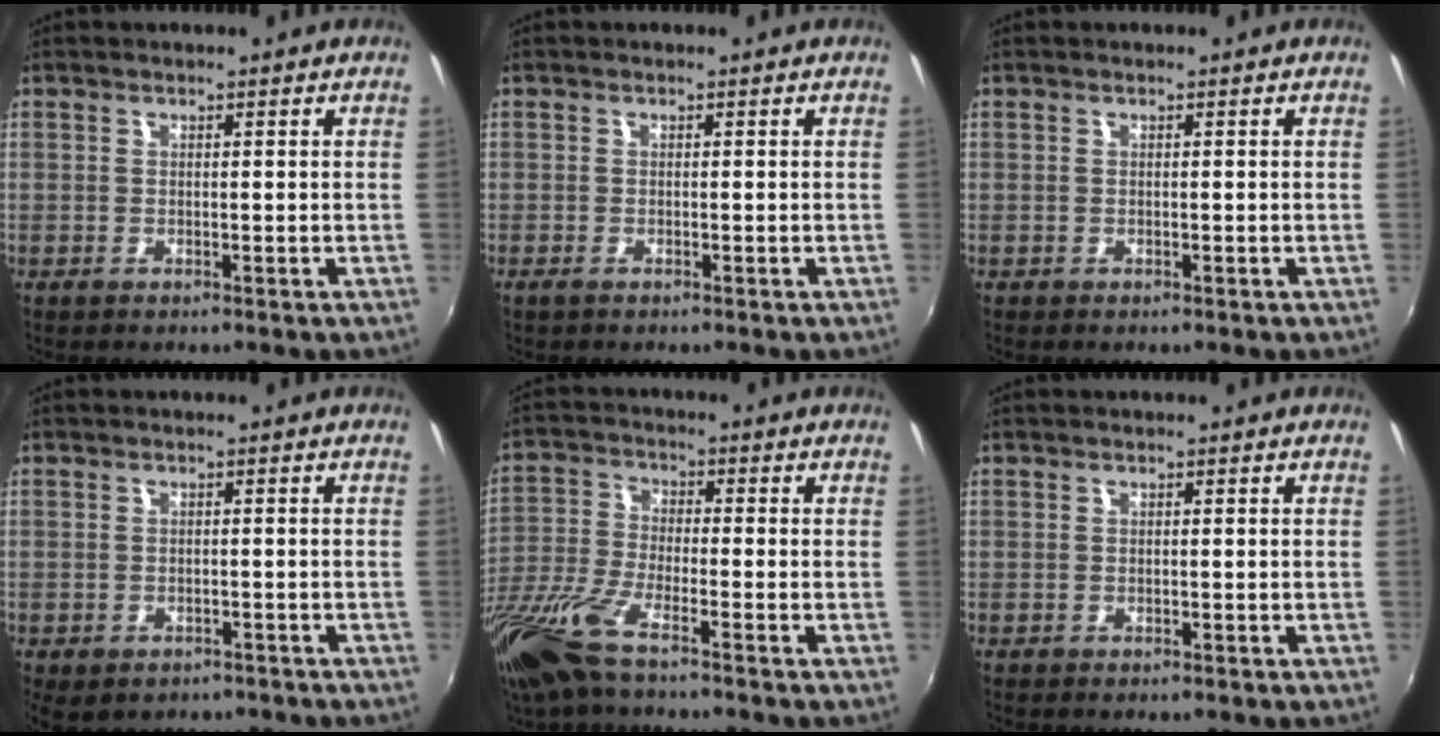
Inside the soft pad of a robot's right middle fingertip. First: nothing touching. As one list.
[{"total": 1.0, "force": [-0.7, 0.4, 0.5], "torque": [-0.011, -0.003, -0.014]}, {"total": 0.0}, {"total": 5.6, "force": [-3.6, 3.3, 2.8], "torque": [-0.062, -0.027, -0.041]}, {"total": 13.0, "force": [-9.2, 2.6, 8.8], "torque": [-0.199, -0.035, -0.185]}, {"total": 0.0}]